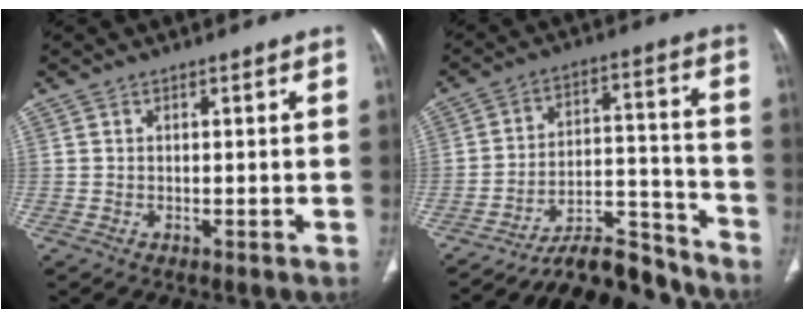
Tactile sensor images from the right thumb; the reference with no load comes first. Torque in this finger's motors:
{"motor_torque": [4.40, 0.61, 0.46, -1.71, 0.04]}